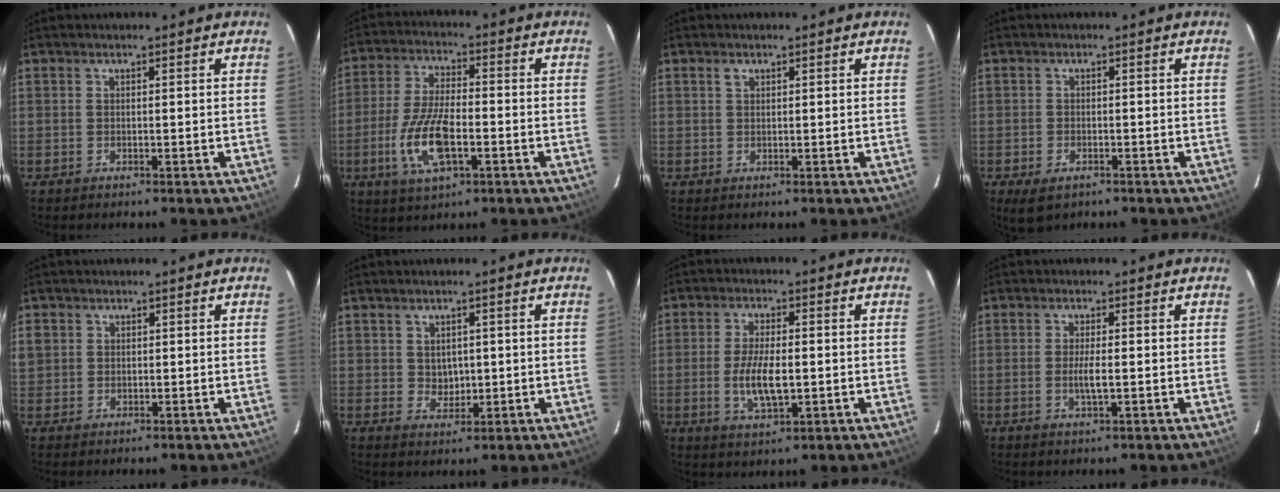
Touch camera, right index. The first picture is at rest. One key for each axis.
{"total": 11.6, "fx": -3.6, "fy": 4.3, "fz": 10.1, "tx": -0.212, "ty": -0.004, "tz": -0.067}
{"total": 0.9, "fx": 0.5, "fy": 0.6, "fz": 0.5, "tx": -0.009, "ty": 0.003, "tz": 0.008}
{"total": 4.3, "fx": -2.5, "fy": 2.5, "fz": 2.4, "tx": -0.054, "ty": -0.014, "tz": -0.042}
{"total": 2.8, "fx": 0.5, "fy": 2.6, "fz": 0.8, "tx": -0.012, "ty": 0.005, "tz": 0.009}
{"total": 3.1, "fx": 0.5, "fy": 2.7, "fz": 1.4, "tx": -0.020, "ty": 0.004, "tz": 0.014}
{"total": 7.9, "fx": -1.2, "fy": 3.0, "fz": 7.2, "tx": -0.142, "ty": -0.004, "tz": -0.019}
{"total": 2.9, "fx": -0.4, "fy": 0.3, "fz": 2.9, "tx": -0.054, "ty": -0.003, "tz": -0.007}